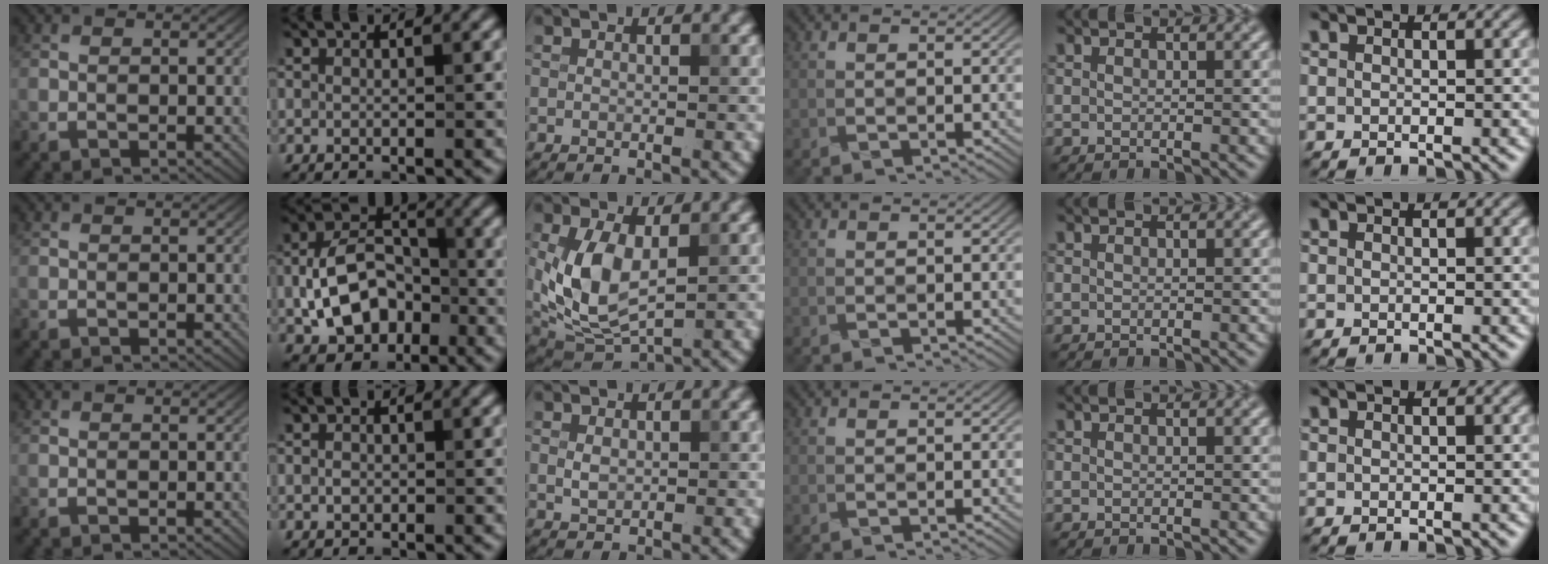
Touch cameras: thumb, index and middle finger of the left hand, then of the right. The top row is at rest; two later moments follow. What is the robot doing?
{"motion": "fold", "object": "envelope"}